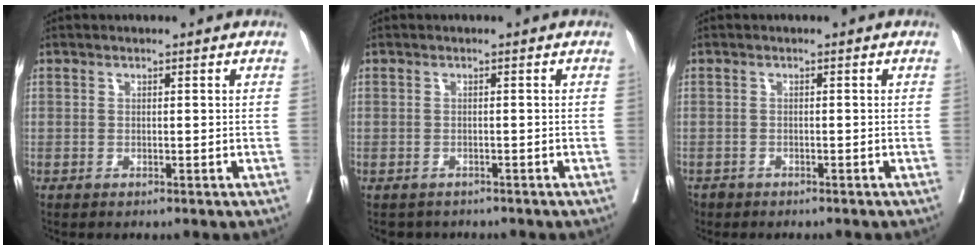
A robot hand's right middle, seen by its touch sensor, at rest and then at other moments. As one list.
[{"total": 2.7, "force": [-2.4, 1.3, 0.0], "torque": [-0.003, 0.000, -0.035]}, {"total": 2.4, "force": [-2.0, 1.4, 0.1], "torque": [-0.006, 0.001, -0.035]}]